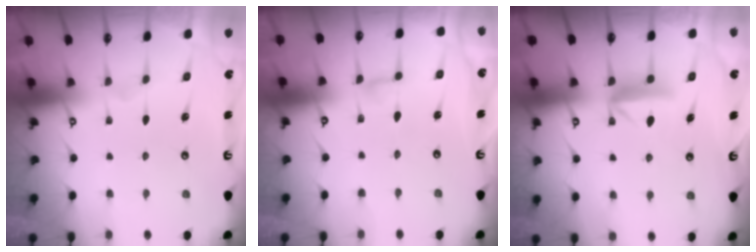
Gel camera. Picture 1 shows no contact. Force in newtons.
{"total": 2.3, "press": 2.3, "slide": 0.2}
{"total": 7.2, "press": 7.2, "slide": 0.8}